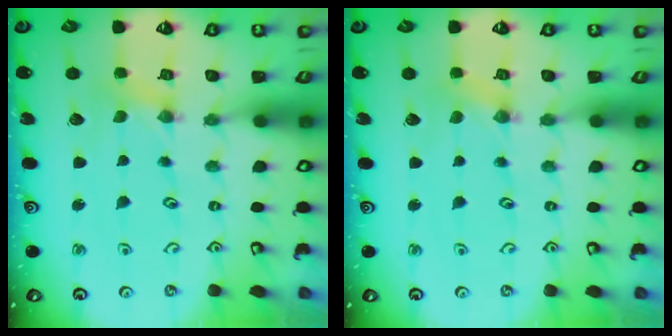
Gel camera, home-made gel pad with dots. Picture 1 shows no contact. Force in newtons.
{"total": 1.3, "press": 1.3, "slide": 0.2}